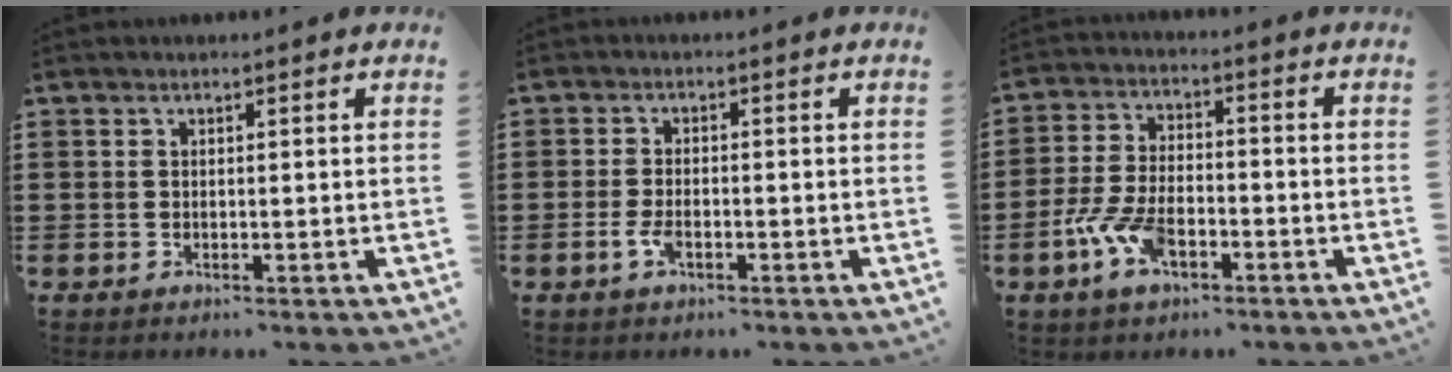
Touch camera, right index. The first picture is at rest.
{"total": 2.7, "force": [-1.1, 1.0, 2.3], "torque": [-0.057, -0.009, -0.021]}
{"total": 7.5, "force": [-3.4, 3.5, 5.8], "torque": [-0.142, -0.006, -0.067]}